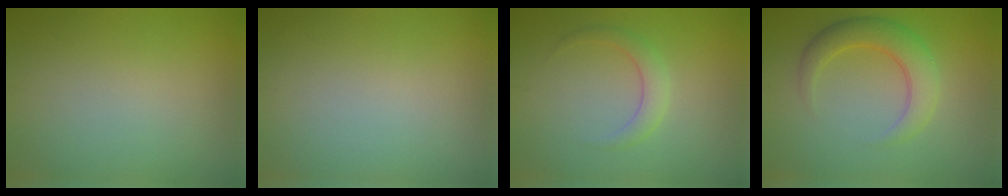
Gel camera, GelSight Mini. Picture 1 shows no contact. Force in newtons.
{"total": 0.0}
{"total": 1.9, "press": 1.9, "slide": 0.1}
{"total": 4.2, "press": 4.1, "slide": 0.3}